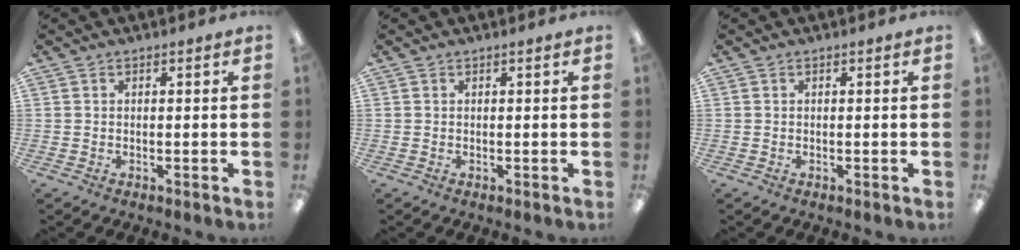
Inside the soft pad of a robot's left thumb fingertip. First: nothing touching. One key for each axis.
{"total": 0.0}
{"total": 0.0}